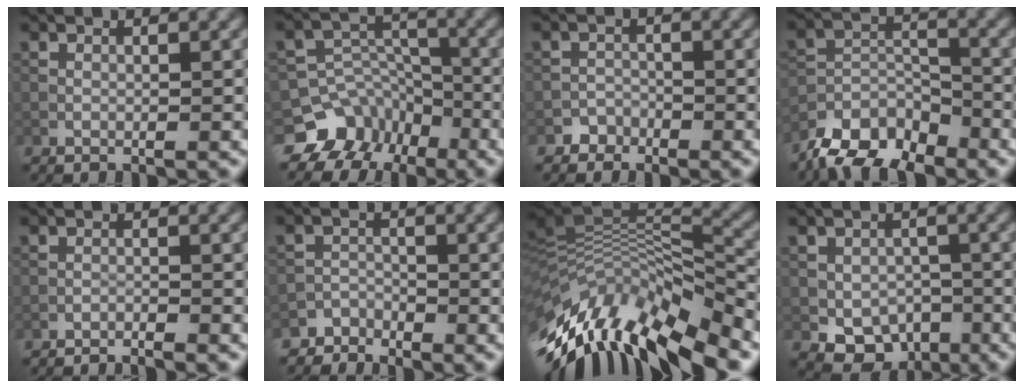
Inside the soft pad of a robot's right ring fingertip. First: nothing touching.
{"total": 8.4, "force": [-6.0, 5.9, 0.8], "torque": [0.001, 0.010, -0.100]}
{"total": 1.8, "force": [-1.4, 1.1, -0.2], "torque": [0.012, 0.008, -0.021]}
{"total": 7.9, "force": [-6.7, 3.1, 2.9], "torque": [-0.047, -0.009, -0.128]}
{"total": 1.9, "force": [-1.9, -0.1, 0.3], "torque": [-0.010, 0.000, -0.035]}
{"total": 2.4, "force": [-2.2, 0.9, -0.3], "torque": [0.014, 0.004, -0.044]}
{"total": 13.0, "force": [-5.7, 4.6, 10.7], "torque": [-0.200, 0.016, -0.097]}
{"total": 5.5, "force": [-2.2, 4.1, 2.8], "torque": [-0.037, -0.007, -0.032]}